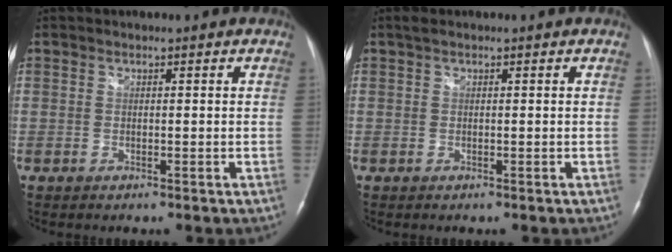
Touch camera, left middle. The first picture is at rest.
{"total": 0.7, "force": [0.4, 0.3, 0.5], "torque": [-0.009, 0.014, 0.006]}